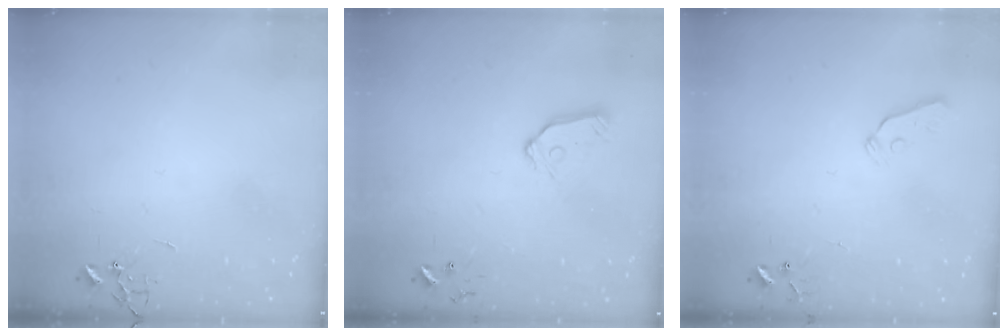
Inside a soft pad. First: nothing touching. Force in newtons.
{"total": 8.0, "press": 8.0, "slide": 0.5}
{"total": 3.2, "press": 3.1, "slide": 0.6}